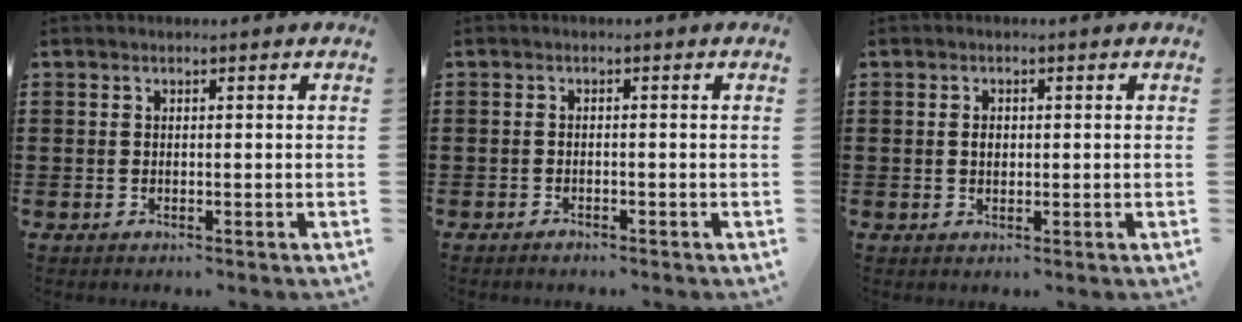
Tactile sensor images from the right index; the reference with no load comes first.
{"total": 0.8, "force": [-0.8, 0.1, 0.2], "torque": [-0.006, -0.002, -0.015]}
{"total": 1.6, "force": [0.1, 1.1, 1.2], "torque": [-0.026, 0.007, 0.001]}